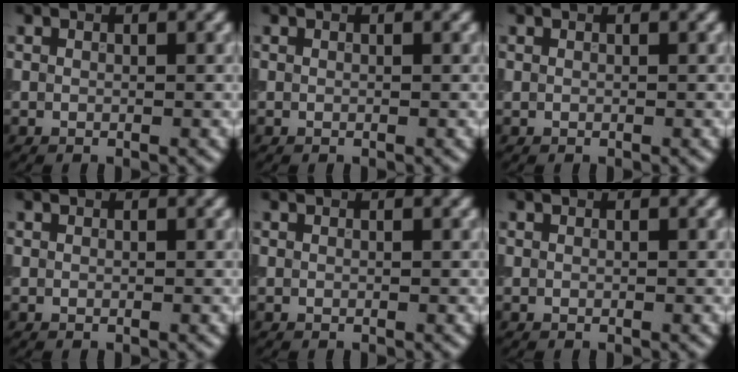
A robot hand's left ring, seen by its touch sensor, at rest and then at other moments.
{"total": 0.0}
{"total": 0.0}
{"total": 0.0}
{"total": 0.0}
{"total": 0.0}